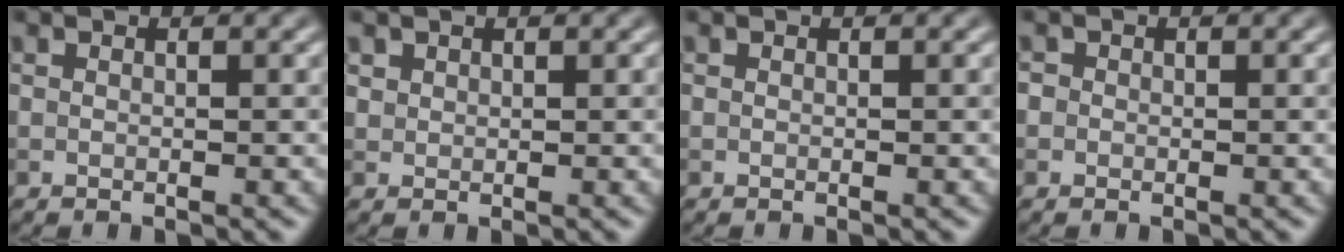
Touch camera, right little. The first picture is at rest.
{"total": 0.8, "force": [0.6, 0.6, 0.1], "torque": [0.001, -0.003, 0.016]}
{"total": 0.0}
{"total": 0.7, "force": [0.1, 0.7, 0.1], "torque": [0.003, -0.006, -0.002]}